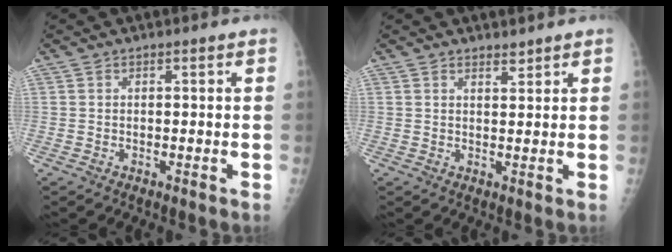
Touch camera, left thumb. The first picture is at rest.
{"total": 1.5, "force": [1.4, 0.5, 0.4], "torque": [0.001, -0.013, 0.022]}